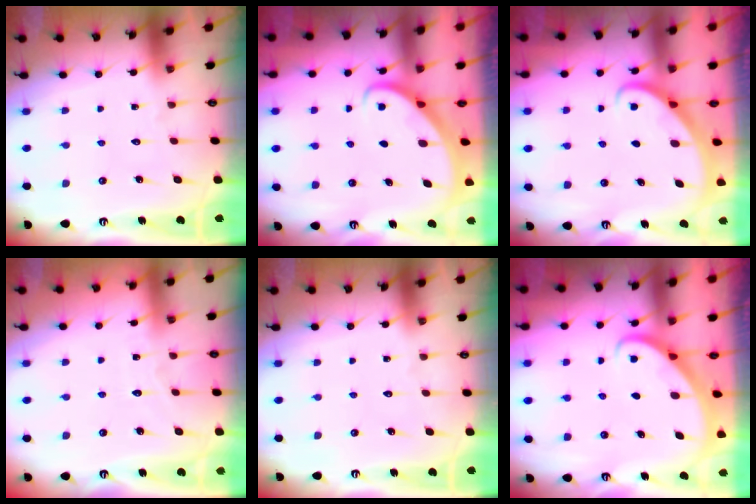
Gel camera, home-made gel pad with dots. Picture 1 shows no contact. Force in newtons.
{"total": 2.7, "press": 2.7, "slide": 0.2}
{"total": 2.8, "press": 2.8, "slide": 0.2}
{"total": 3.1, "press": 3.1, "slide": 0.2}
{"total": 0.0}
{"total": 2.9, "press": 2.9, "slide": 0.2}